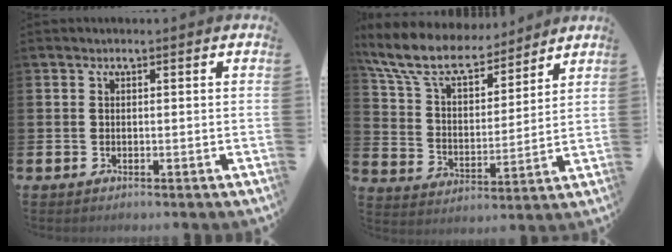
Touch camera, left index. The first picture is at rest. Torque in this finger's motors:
{"motor_torque": [1.09, -1.05, 1.01, 0.21]}